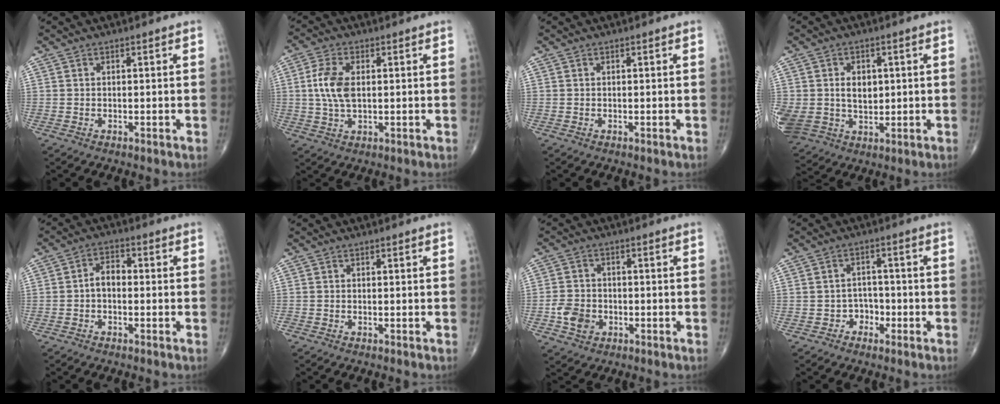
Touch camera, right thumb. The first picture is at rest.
{"total": 7.2, "force": [0.8, 3.8, 6.0], "torque": [-0.131, 0.001, 0.016]}
{"total": 0.0}
{"total": 13.7, "force": [1.3, 10.8, 8.3], "torque": [-0.177, 0.001, 0.049]}
{"total": 3.9, "force": [-0.7, 2.4, 2.9], "torque": [-0.042, 0.021, -0.022]}
{"total": 0.0}
{"total": 5.6, "force": [-1.9, 4.5, 2.9], "torque": [-0.042, 0.012, -0.033]}
{"total": 3.5, "force": [-1.6, 3.0, 0.8], "torque": [0.015, 0.021, -0.032]}